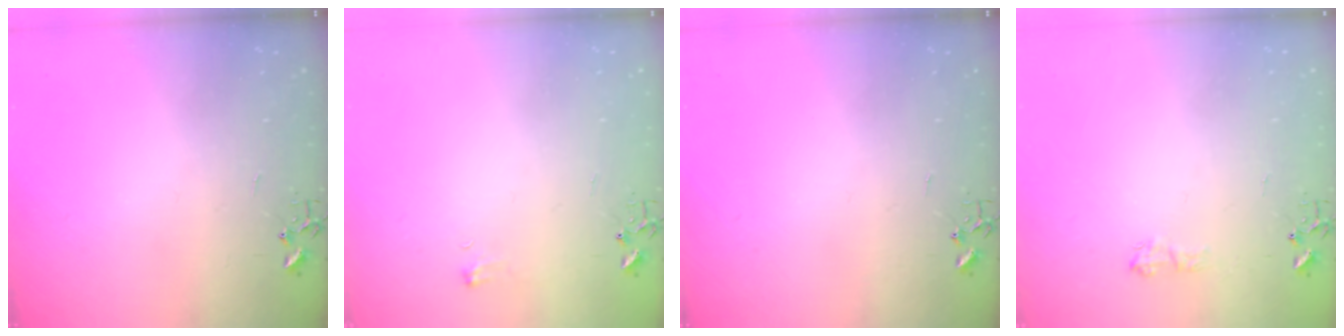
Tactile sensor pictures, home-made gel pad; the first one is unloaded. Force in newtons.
{"total": 4.7, "press": 4.7, "slide": 0.5}
{"total": 0.0}
{"total": 6.3, "press": 6.3, "slide": 0.8}